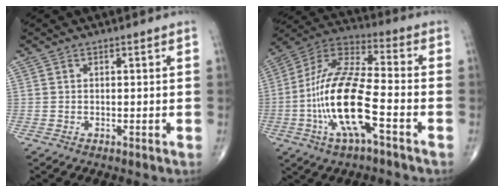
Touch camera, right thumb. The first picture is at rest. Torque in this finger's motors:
{"motor_torque": [2.07, 1.80, 2.24, -0.53, 0.67]}